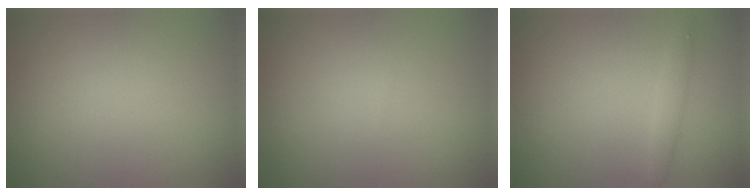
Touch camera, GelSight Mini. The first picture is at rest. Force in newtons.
{"total": 0.0}
{"total": 1.3, "press": 1.3, "slide": 0.1}